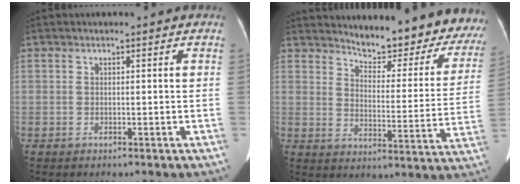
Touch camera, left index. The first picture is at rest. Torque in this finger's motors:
{"motor_torque": [0.36, -1.37, 0.64, 0.06]}